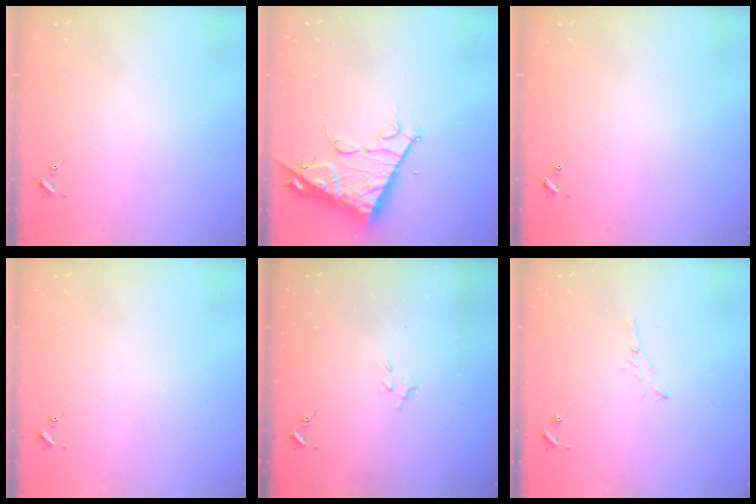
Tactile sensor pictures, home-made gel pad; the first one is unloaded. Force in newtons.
{"total": 12.8, "press": 12.7, "slide": 1.6}
{"total": 0.0}
{"total": 0.0}
{"total": 5.5, "press": 5.4, "slide": 0.8}
{"total": 2.8, "press": 2.8, "slide": 0.3}